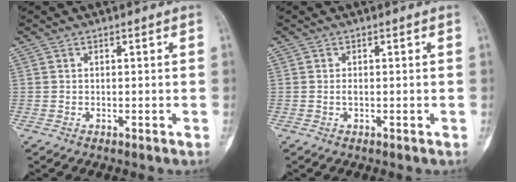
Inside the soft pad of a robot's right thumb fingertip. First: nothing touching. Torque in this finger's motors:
{"motor_torque": [0.04, 0.34, 0.26, -0.13, 0.15]}